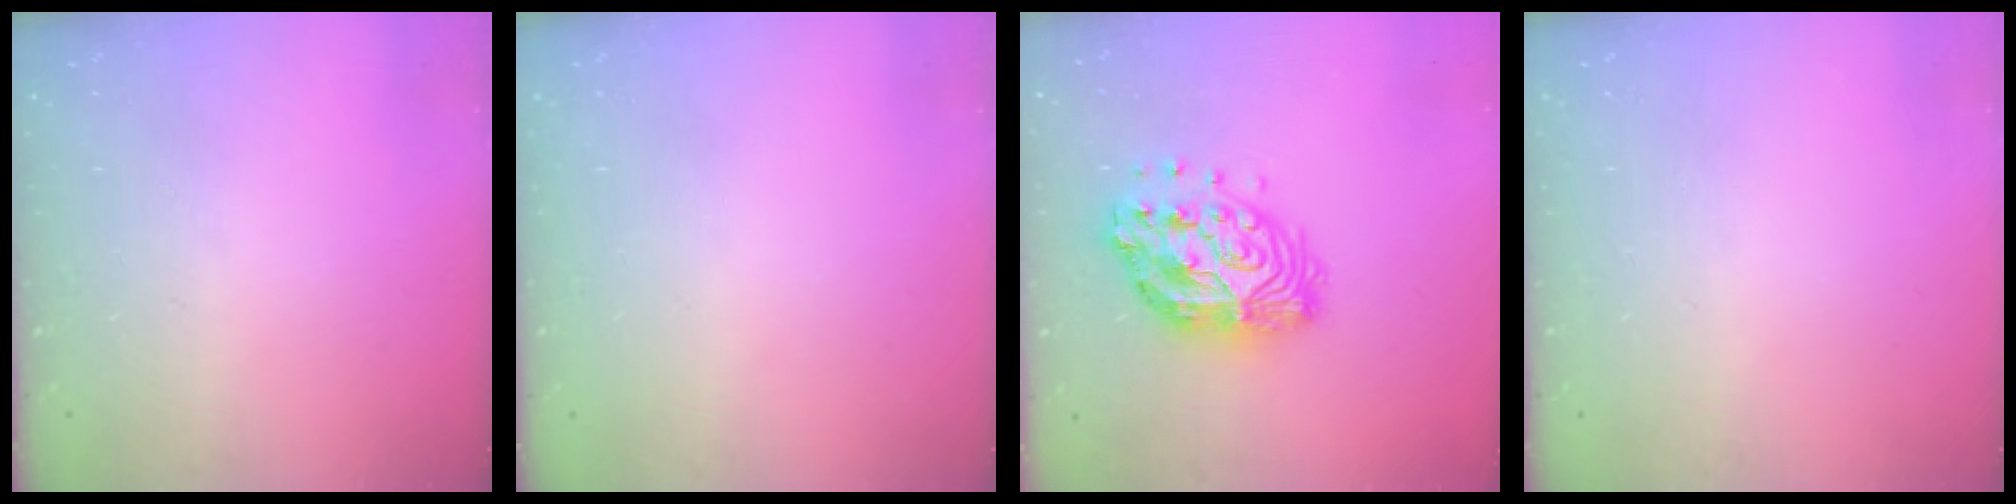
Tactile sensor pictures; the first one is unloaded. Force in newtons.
{"total": 0.0}
{"total": 15.1, "press": 15.0, "slide": 1.1}
{"total": 0.0}